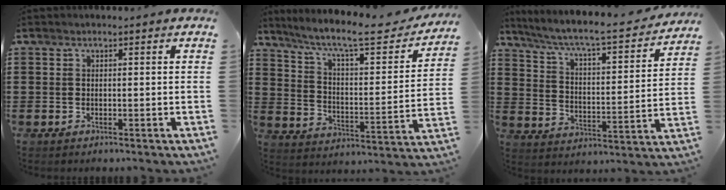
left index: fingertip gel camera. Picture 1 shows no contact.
{"total": 10.2, "force": [8.0, 1.0, 6.2], "torque": [-0.132, -0.051, 0.127]}
{"total": 5.9, "force": [5.0, 0.2, 3.2], "torque": [-0.085, -0.042, 0.074]}